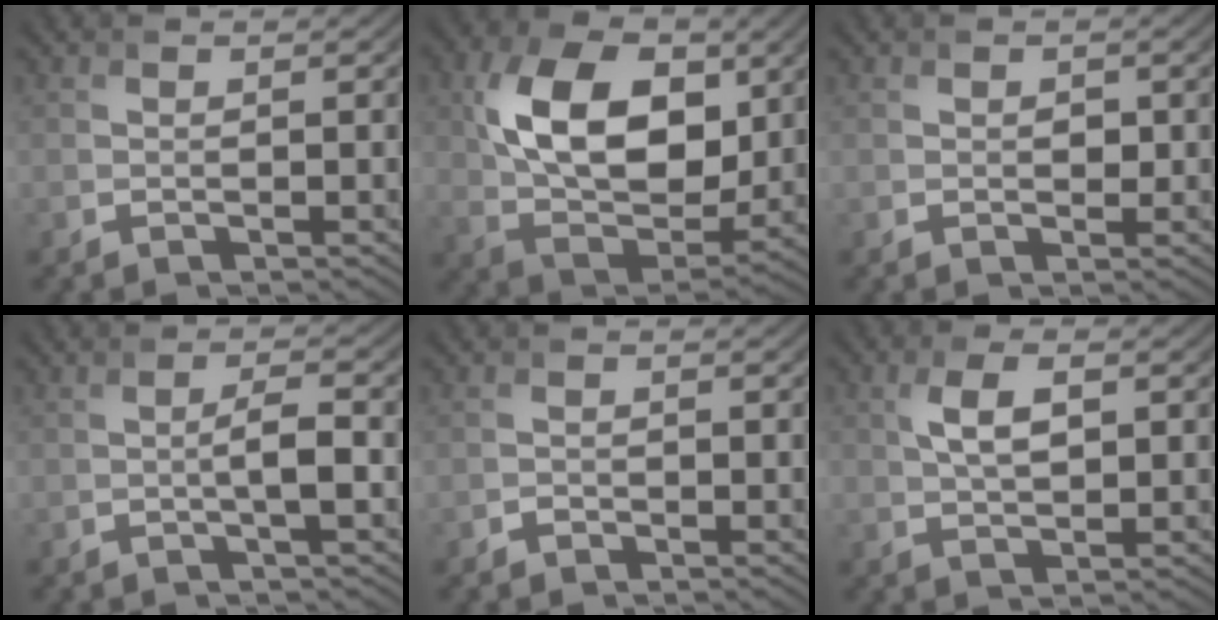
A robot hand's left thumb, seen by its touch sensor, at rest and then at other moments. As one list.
[{"total": 13.9, "force": [3.4, 8.7, 10.3], "torque": [-0.203, 0.003, 0.061]}, {"total": 1.2, "force": [0.0, 0.9, 0.8], "torque": [-0.015, -0.004, 0.000]}, {"total": 2.8, "force": [-0.7, 0.3, 2.7], "torque": [-0.050, 0.006, -0.019]}, {"total": 0.9, "force": [-0.8, 0.4, 0.1], "torque": [-0.003, -0.003, -0.015]}, {"total": 4.5, "force": [1.1, 2.2, 3.8], "torque": [-0.083, 0.004, 0.020]}]